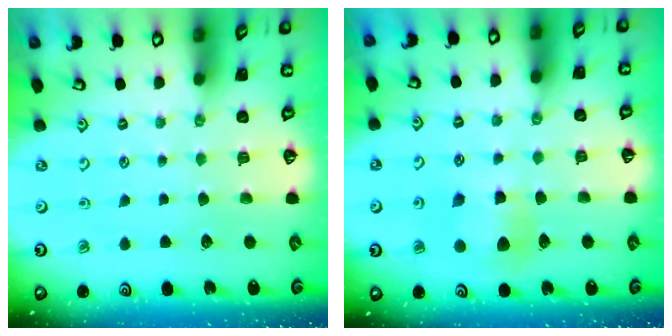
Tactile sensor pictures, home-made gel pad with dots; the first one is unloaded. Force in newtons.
{"total": 7.3, "press": 7.3, "slide": 0.3}